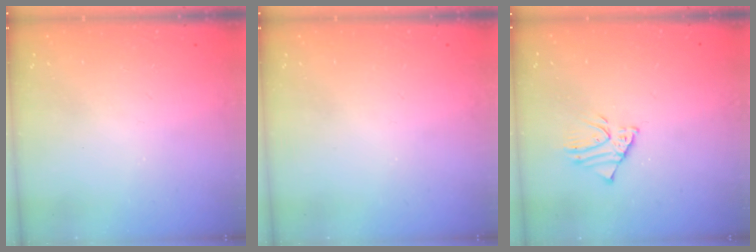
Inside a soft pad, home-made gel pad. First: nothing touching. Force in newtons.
{"total": 0.0}
{"total": 1.7, "press": 1.7, "slide": 0.0}